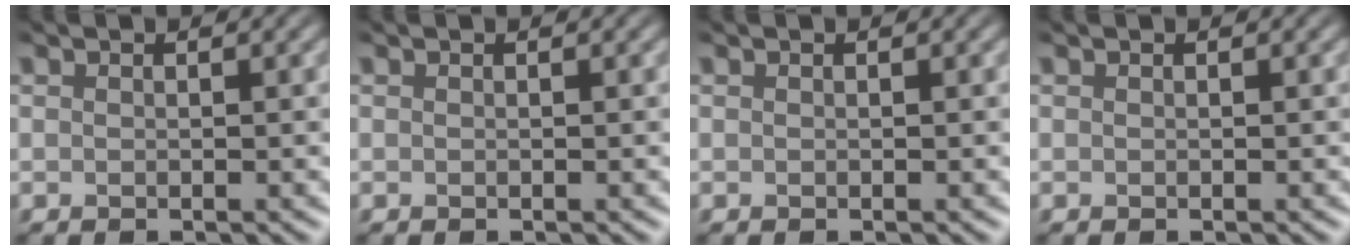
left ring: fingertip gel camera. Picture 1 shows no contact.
{"total": 0.0}
{"total": 0.0}
{"total": 0.0}